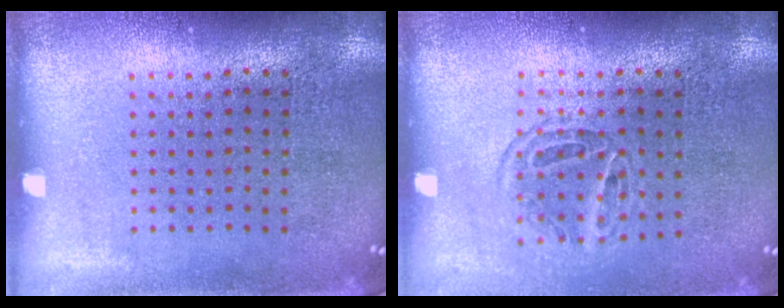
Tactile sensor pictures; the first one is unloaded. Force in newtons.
{"total": 1.2, "press": 1.0, "slide": 0.6}